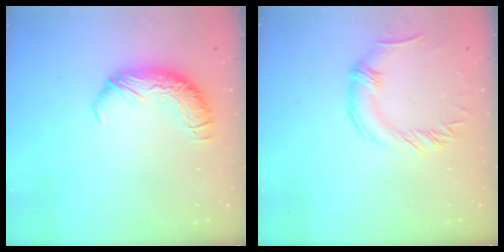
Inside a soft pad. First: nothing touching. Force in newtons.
{"total": 0.0}